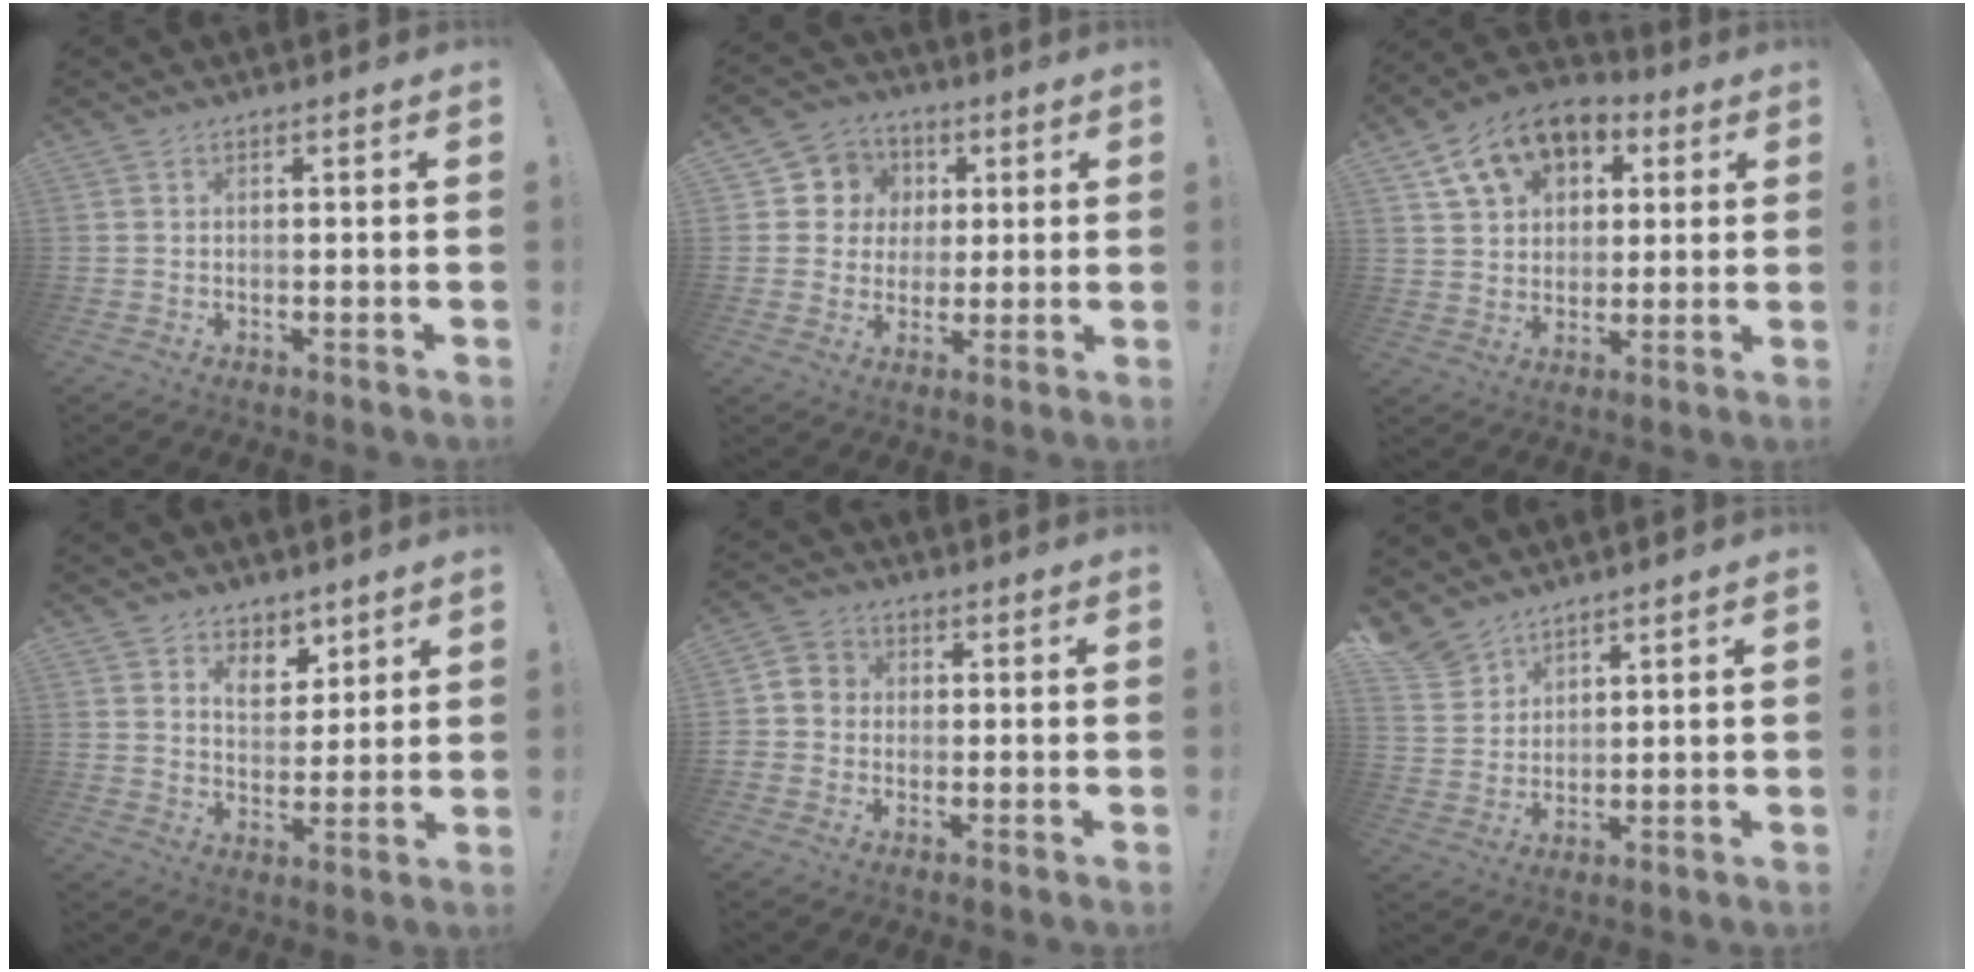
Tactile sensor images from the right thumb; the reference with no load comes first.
{"total": 8.9, "force": [0.9, 8.6, 1.8], "torque": [-0.031, 0.004, 0.027]}
{"total": 13.4, "force": [6.6, 9.7, 6.5], "torque": [-0.104, -0.024, 0.130]}
{"total": 7.3, "force": [4.3, 5.5, 2.3], "torque": [-0.031, -0.029, 0.082]}
{"total": 4.6, "force": [-1.1, 4.3, 1.4], "torque": [-0.033, 0.018, -0.020]}
{"total": 6.4, "force": [5.4, 3.4, 0.6], "torque": [-0.022, -0.042, 0.107]}